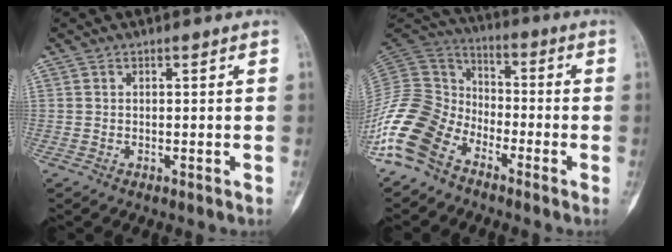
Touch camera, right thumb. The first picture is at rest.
{"total": 16.5, "force": [-9.8, 10.8, 7.9], "torque": [-0.161, 0.064, -0.199]}